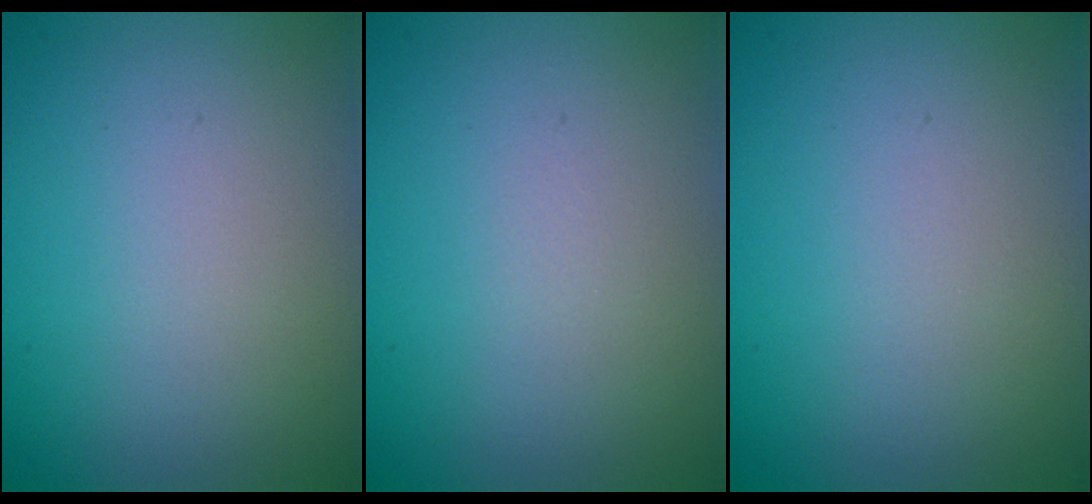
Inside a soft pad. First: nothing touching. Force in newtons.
{"total": 0.0}
{"total": 0.0}